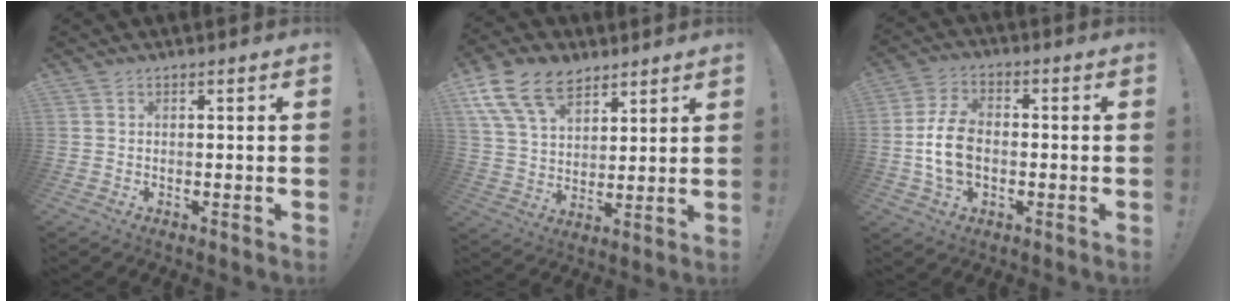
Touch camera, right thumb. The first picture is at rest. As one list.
[{"total": 15.5, "force": [9.3, 9.5, 8.0], "torque": [-0.149, -0.040, 0.175]}, {"total": 11.6, "force": [-1.7, 7.9, 8.3], "torque": [-0.161, 0.006, -0.029]}]